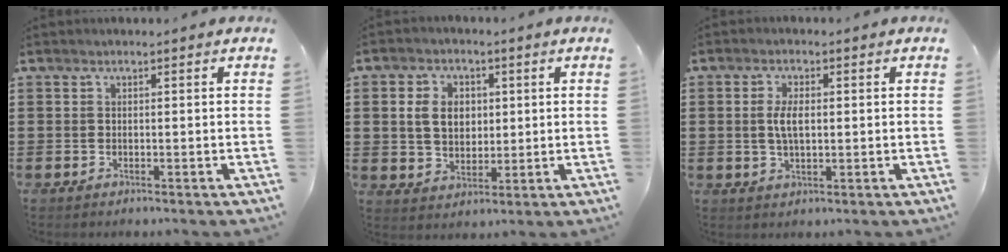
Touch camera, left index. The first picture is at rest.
{"total": 5.6, "force": [1.1, 4.2, 3.5], "torque": [-0.082, 0.007, 0.014]}
{"total": 3.6, "force": [0.2, 1.5, 3.3], "torque": [-0.074, 0.002, -0.001]}